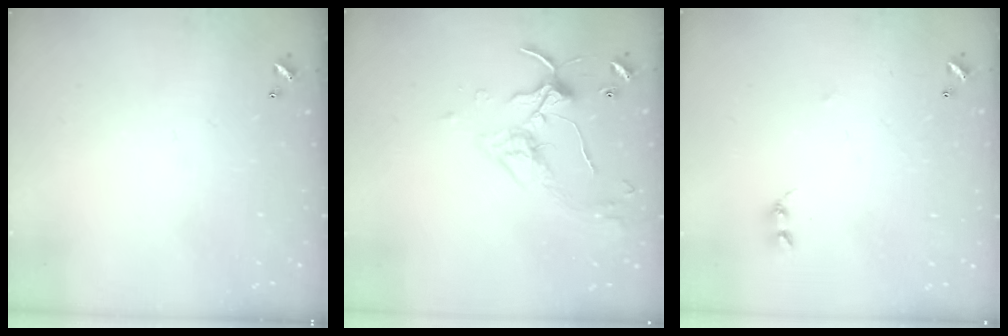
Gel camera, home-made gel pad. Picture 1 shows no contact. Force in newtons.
{"total": 3.8, "press": 3.8, "slide": 0.3}
{"total": 2.5, "press": 2.4, "slide": 0.4}